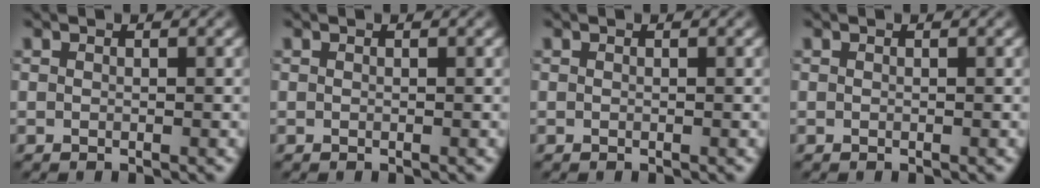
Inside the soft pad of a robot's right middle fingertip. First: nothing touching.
{"total": 0.0}
{"total": 0.0}
{"total": 0.0}